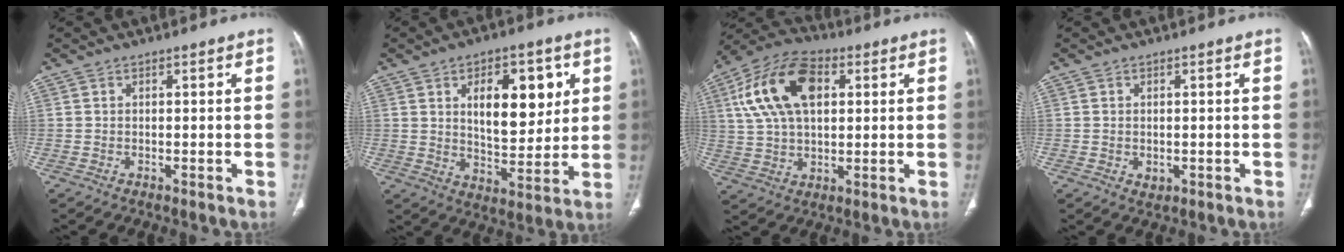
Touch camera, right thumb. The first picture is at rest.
{"total": 15.3, "force": [4.9, 8.0, 12.1], "torque": [-0.135, -0.024, 0.084]}
{"total": 17.2, "force": [4.9, 10.0, 13.1], "torque": [-0.237, 0.011, 0.084]}
{"total": 1.4, "force": [-0.1, 1.1, 0.8], "torque": [-0.013, -0.003, 0.004]}